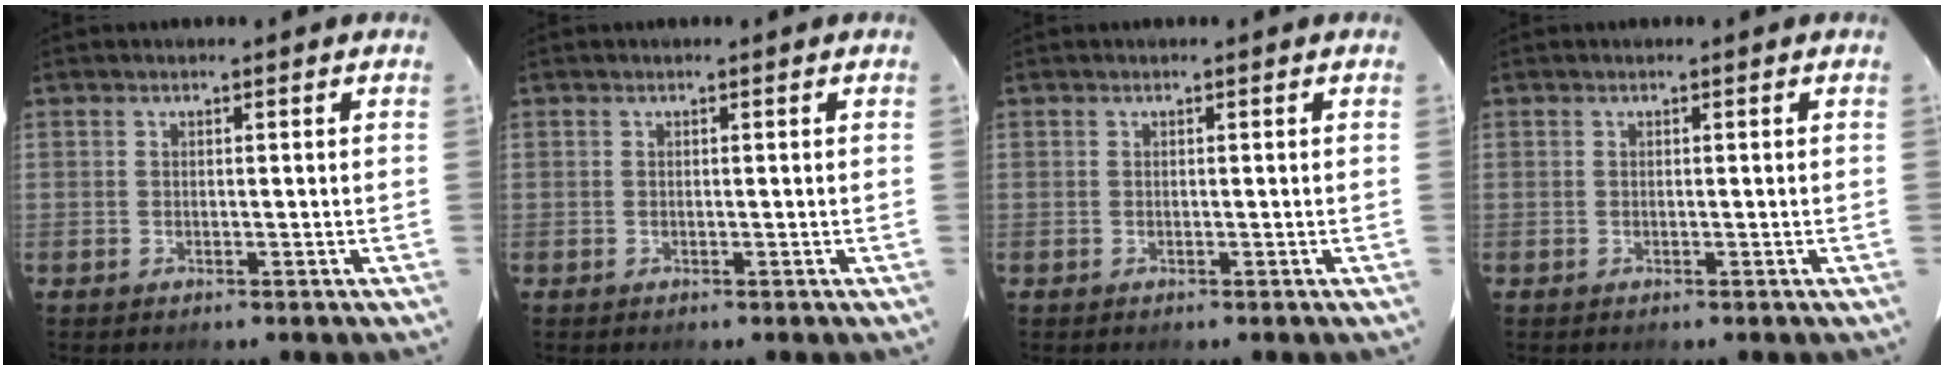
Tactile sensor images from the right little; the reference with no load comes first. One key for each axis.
{"total": 0.0}
{"total": 0.0}
{"total": 0.0}